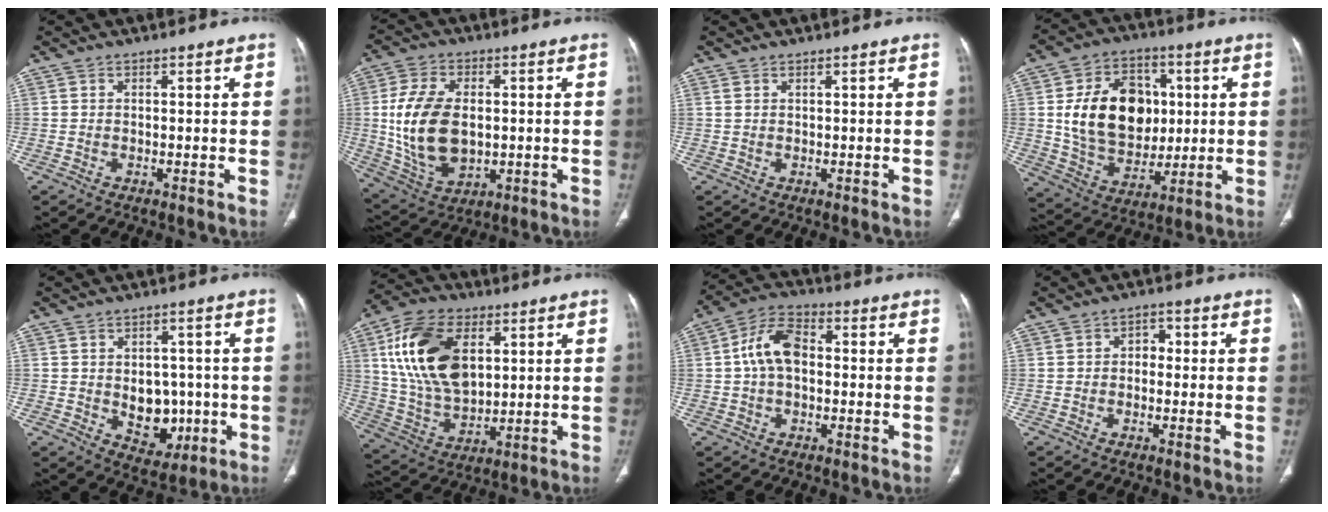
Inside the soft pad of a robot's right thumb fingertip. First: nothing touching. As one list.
[{"total": 16.2, "force": [0.2, 10.2, 12.6], "torque": [-0.236, -0.006, 0.020]}, {"total": 0.9, "force": [0.6, 0.3, 0.5], "torque": [-0.012, 0.007, 0.016]}, {"total": 19.0, "force": [2.6, 14.1, 12.5], "torque": [-0.164, -0.001, 0.054]}, {"total": 10.5, "force": [-1.3, 7.3, 7.5], "torque": [-0.068, 0.004, -0.001]}, {"total": 19.5, "force": [5.6, 11.7, 14.5], "torque": [-0.255, -0.012, 0.110]}, {"total": 9.0, "force": [0.4, 5.6, 7.0], "torque": [-0.129, 0.026, -0.003]}, {"total": 2.7, "force": [-0.1, 2.1, 1.8], "torque": [-0.010, 0.011, -0.010]}]